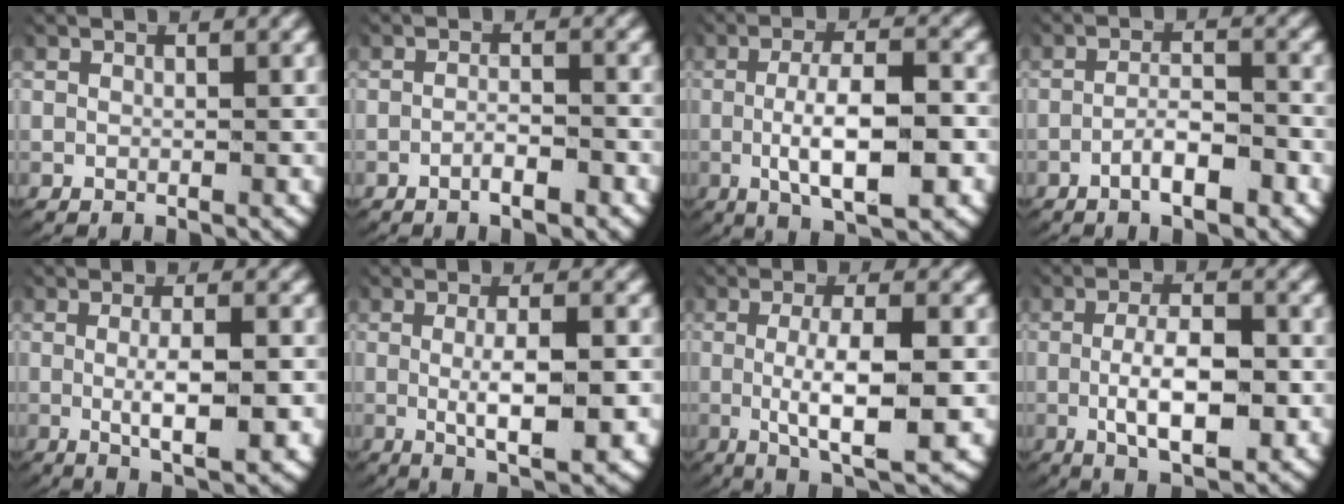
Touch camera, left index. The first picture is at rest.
{"total": 2.1, "force": [-1.5, 0.5, 1.4], "torque": [-0.023, -0.002, -0.027]}
{"total": 7.1, "force": [-1.6, 2.6, 6.5], "torque": [-0.103, -0.010, -0.020]}
{"total": 3.4, "force": [-2.2, 1.0, 2.4], "torque": [-0.043, -0.006, -0.037]}
{"total": 5.0, "force": [-0.7, 1.4, 4.8], "torque": [-0.085, -0.011, -0.005]}
{"total": 5.7, "force": [-0.8, 1.7, 5.4], "torque": [-0.090, -0.011, -0.006]}
{"total": 7.0, "force": [-1.5, 2.3, 6.4], "torque": [-0.115, -0.019, -0.016]}
{"total": 6.5, "force": [-1.1, 2.6, 5.8], "torque": [-0.099, -0.012, -0.015]}